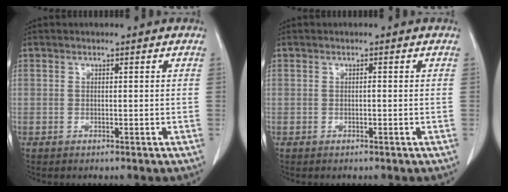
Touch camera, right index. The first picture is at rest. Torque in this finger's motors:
{"motor_torque": [0.05, 0.04, 0.00, 0.01]}